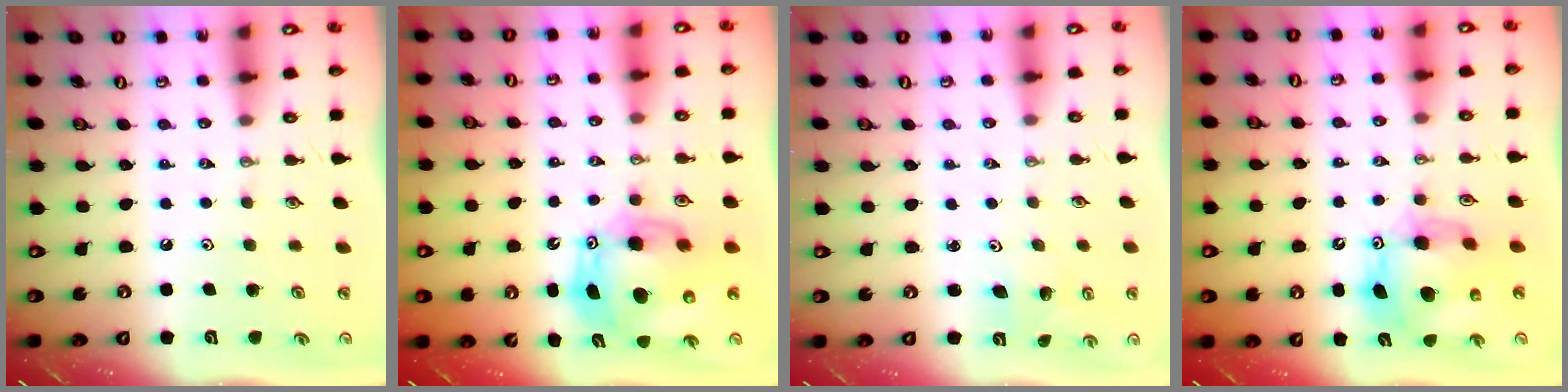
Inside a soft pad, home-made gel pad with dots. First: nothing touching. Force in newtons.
{"total": 13.9, "press": 13.6, "slide": 2.7}
{"total": 1.9, "press": 1.9, "slide": 0.1}
{"total": 14.1, "press": 14.0, "slide": 1.1}